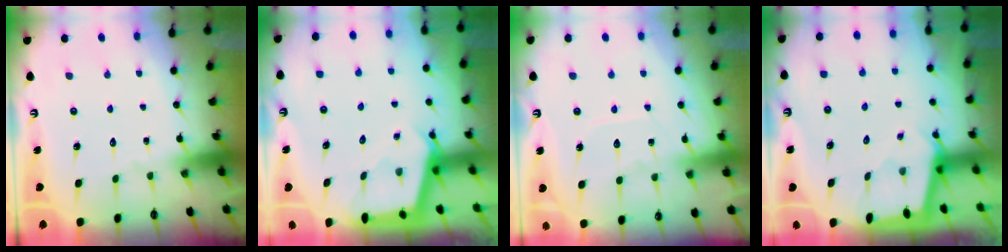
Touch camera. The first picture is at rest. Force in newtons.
{"total": 2.6, "press": 2.6, "slide": 0.4}
{"total": 6.4, "press": 6.4, "slide": 0.7}
{"total": 1.8, "press": 1.8, "slide": 0.1}